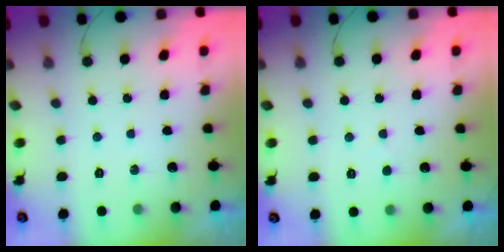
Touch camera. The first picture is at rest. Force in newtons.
{"total": 2.3, "press": 2.3, "slide": 0.3}